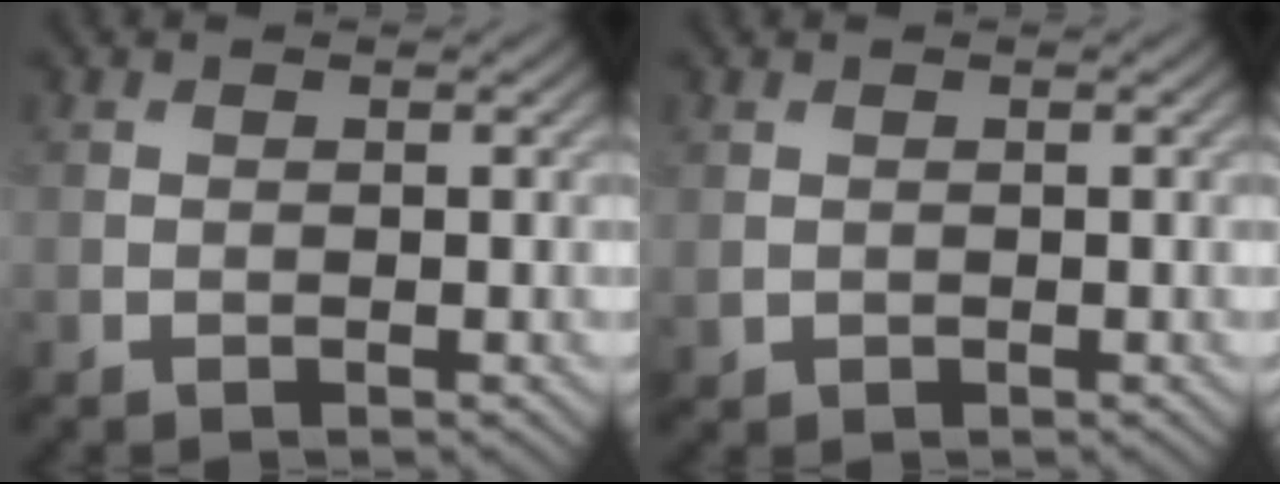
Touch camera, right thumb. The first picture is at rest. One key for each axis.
{"total": 0.7, "fx": 0.3, "fy": 0.6, "fz": 0.3, "tx": -0.010, "ty": -0.003, "tz": 0.010}